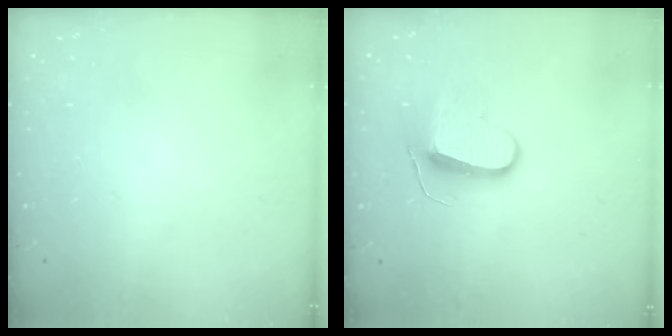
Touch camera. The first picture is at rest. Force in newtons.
{"total": 8.8, "press": 8.8, "slide": 0.2}